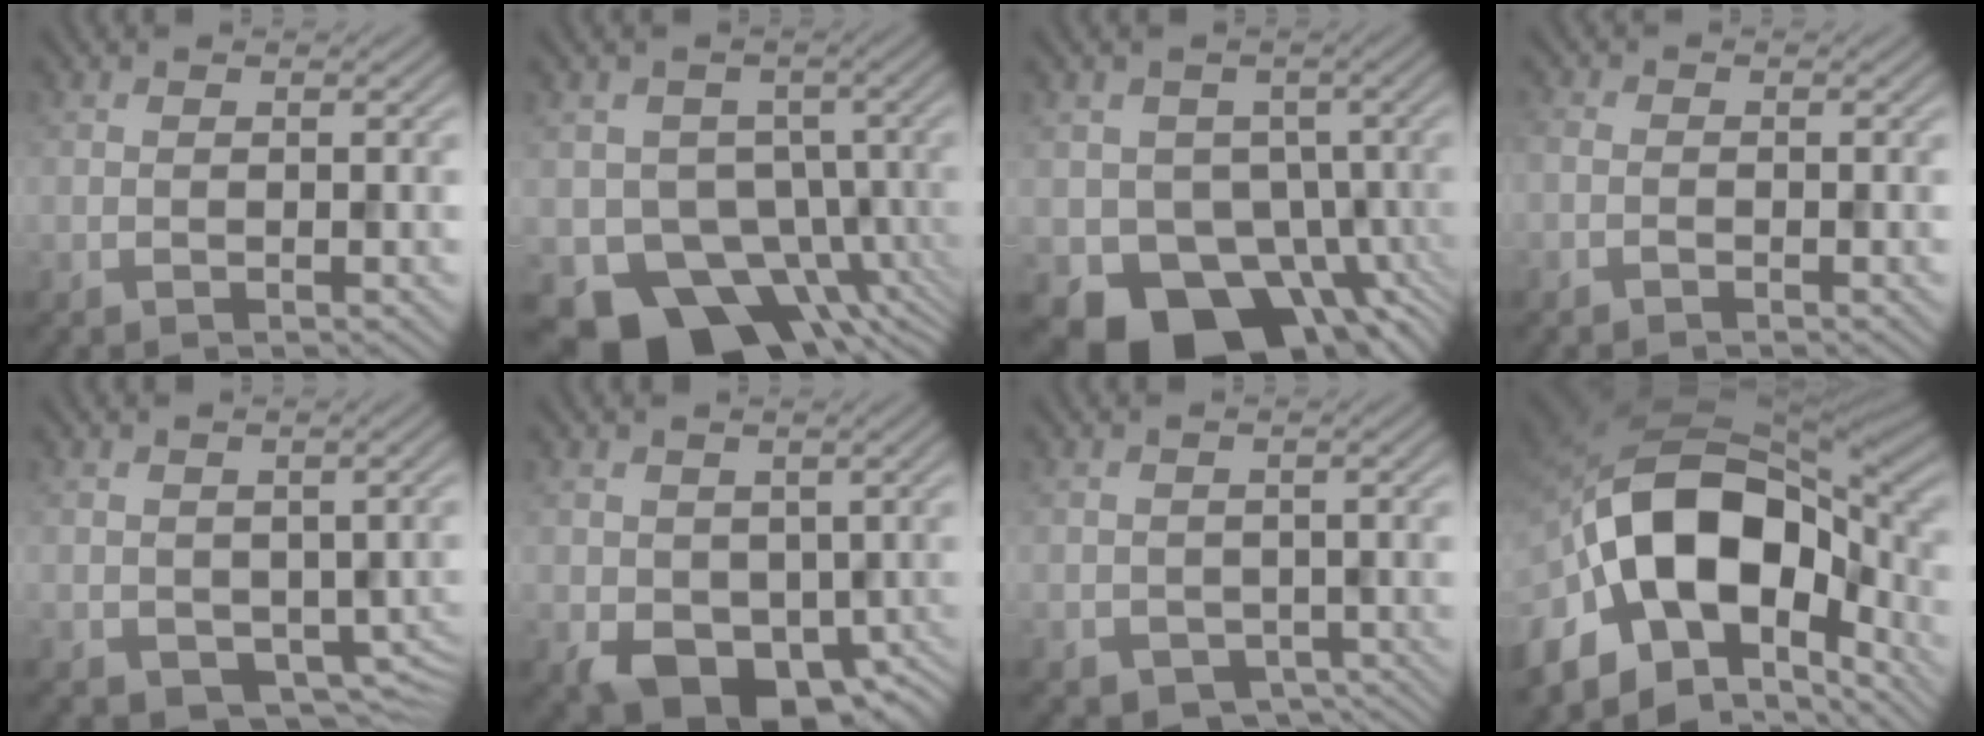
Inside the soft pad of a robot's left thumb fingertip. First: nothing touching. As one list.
[{"total": 10.1, "force": [-4.7, 7.9, 4.2], "torque": [-0.052, -0.031, -0.083]}, {"total": 9.9, "force": [-3.9, 7.8, 4.7], "torque": [-0.057, -0.037, -0.062]}, {"total": 0.9, "force": [-0.7, 0.4, 0.4], "torque": [-0.010, -0.003, -0.016]}, {"total": 4.2, "force": [-1.0, 3.2, 2.5], "torque": [-0.042, -0.031, 0.003]}, {"total": 7.1, "force": [-2.0, 5.5, 4.1], "torque": [-0.075, -0.038, -0.017]}, {"total": 2.3, "force": [-1.3, 1.9, 0.4], "torque": [-0.009, -0.024, -0.010]}, {"total": 18.2, "force": [-4.7, 11.5, 13.3], "torque": [-0.268, -0.006, -0.081]}]